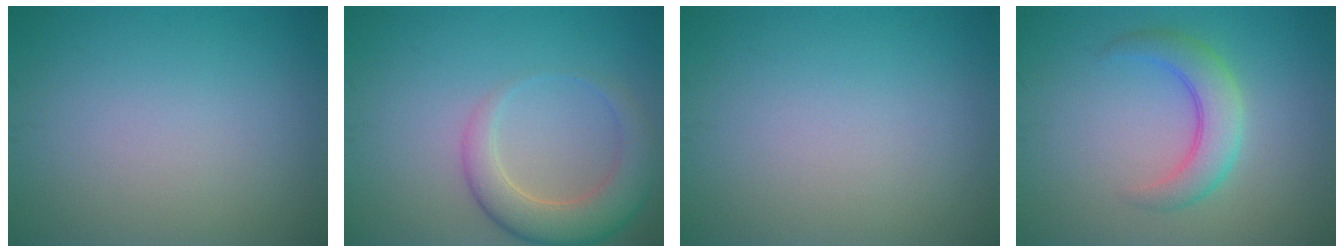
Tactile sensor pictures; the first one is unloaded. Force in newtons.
{"total": 4.9, "press": 4.9, "slide": 0.5}
{"total": 0.0}
{"total": 3.8, "press": 3.8, "slide": 0.2}